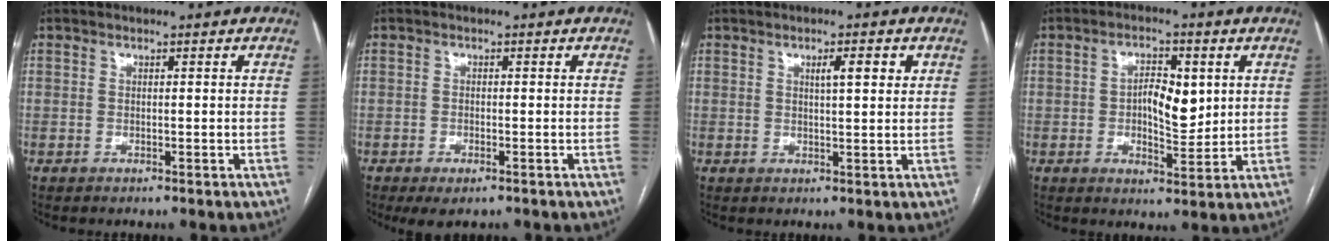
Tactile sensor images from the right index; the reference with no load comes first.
{"total": 3.1, "force": [-1.9, 1.2, 2.1], "torque": [-0.036, -0.005, -0.021]}
{"total": 3.2, "force": [1.4, 0.5, 2.9], "torque": [-0.044, 0.002, 0.020]}
{"total": 6.4, "force": [0.9, 2.8, 5.7], "torque": [-0.088, 0.006, 0.018]}